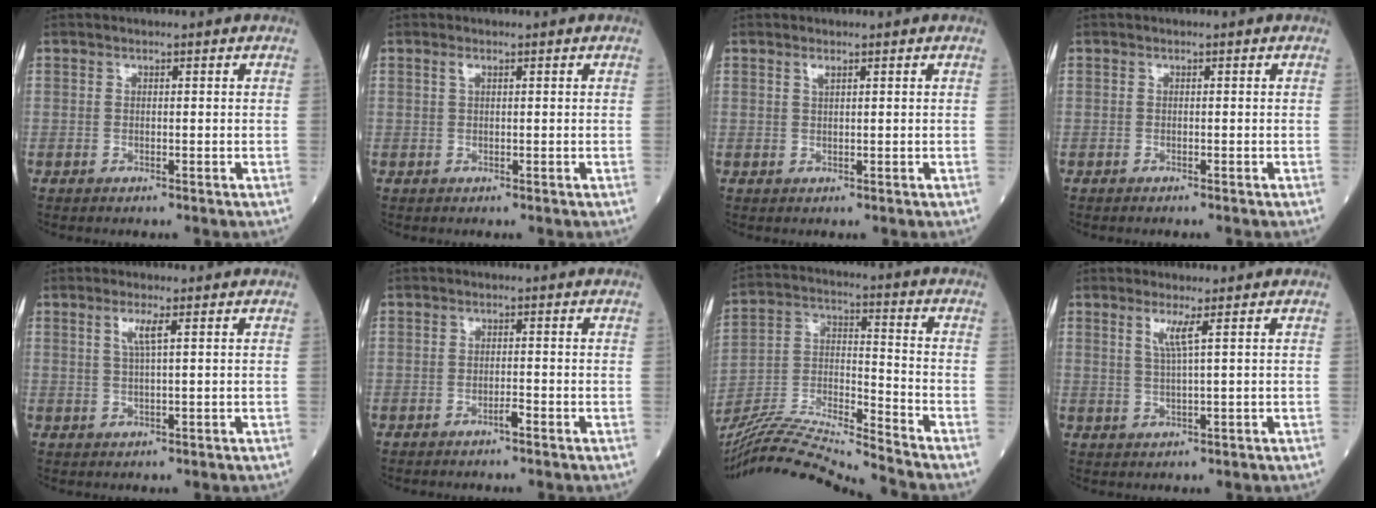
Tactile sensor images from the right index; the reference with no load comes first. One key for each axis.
{"total": 0.8, "fx": 0.4, "fy": 0.2, "fz": 0.7, "tx": -0.019, "ty": 0.004, "tz": 0.008}
{"total": 0.9, "fx": 0.6, "fy": 0.0, "fz": 0.6, "tx": -0.014, "ty": -0.002, "tz": 0.011}
{"total": 0.0}
{"total": 2.6, "fx": 1.0, "fy": -0.2, "fz": 2.4, "tx": -0.053, "ty": 0.001, "tz": 0.020}
{"total": 1.1, "fx": -0.8, "fy": 0.0, "fz": 0.7, "tx": -0.014, "ty": 0.001, "tz": -0.015}
{"total": 18.5, "fx": -17.3, "fy": -1.6, "fz": 6.4, "tx": -0.125, "ty": -0.007, "tz": -0.308}
{"total": 2.8, "fx": 1.3, "fy": -0.7, "fz": 2.4, "tx": -0.051, "ty": -0.006, "tz": 0.026}